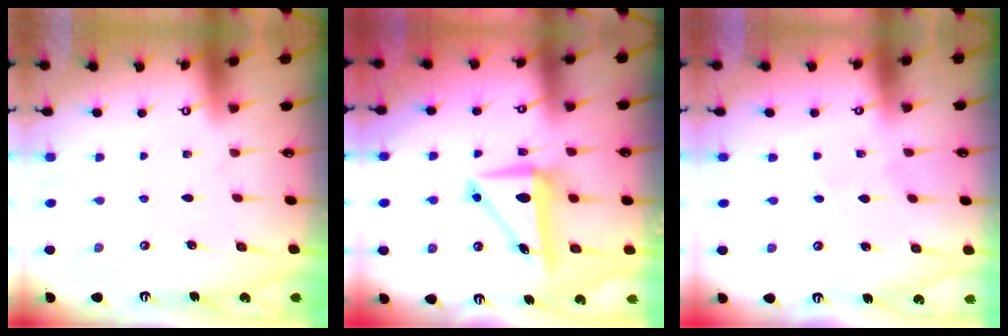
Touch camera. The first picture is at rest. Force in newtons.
{"total": 8.0, "press": 7.7, "slide": 2.0}
{"total": 1.7, "press": 1.7, "slide": 0.1}